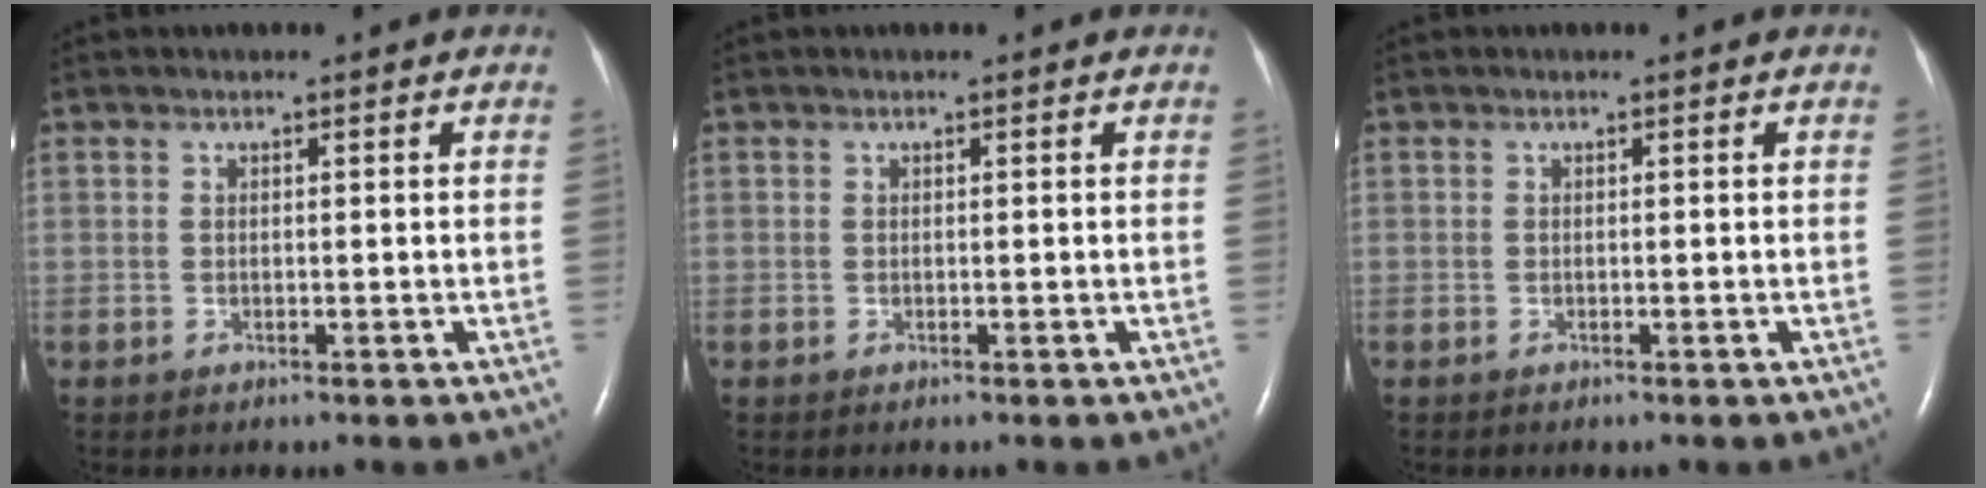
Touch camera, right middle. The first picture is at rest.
{"total": 0.0}
{"total": 0.0}